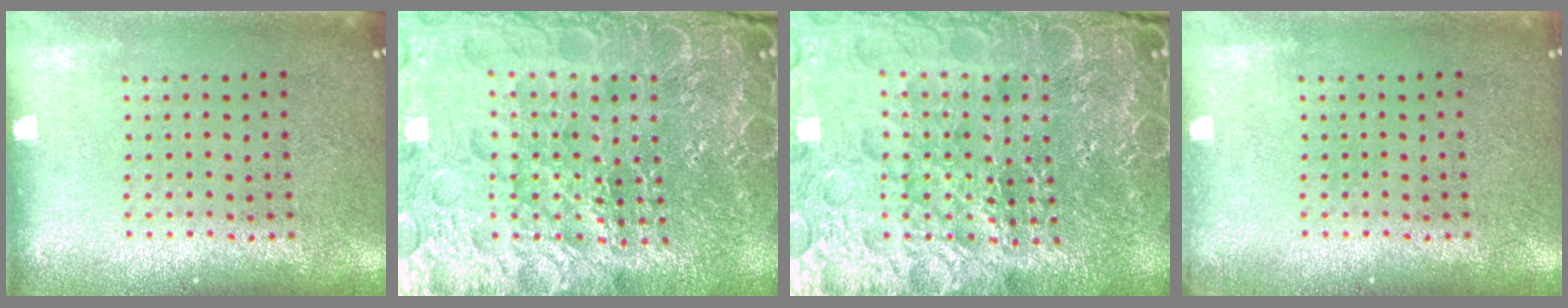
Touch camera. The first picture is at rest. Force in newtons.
{"total": 5.5, "press": 5.1, "slide": 2.2}
{"total": 5.9, "press": 5.4, "slide": 2.4}
{"total": 0.8, "press": 0.7, "slide": 0.4}